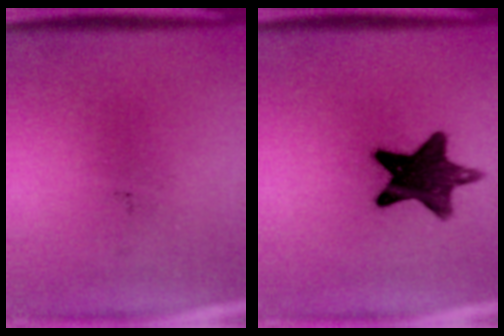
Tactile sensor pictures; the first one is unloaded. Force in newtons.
{"total": 13.3}